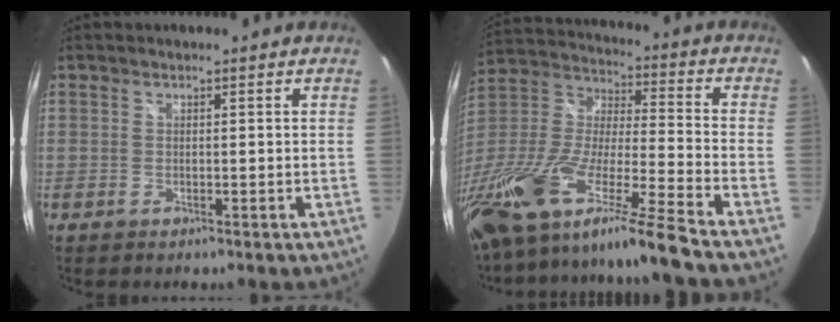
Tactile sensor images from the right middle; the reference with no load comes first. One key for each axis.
{"total": 26.1, "fx": -18.6, "fy": 0.9, "fz": 18.2, "tx": -0.322, "ty": -0.067, "tz": -0.338}